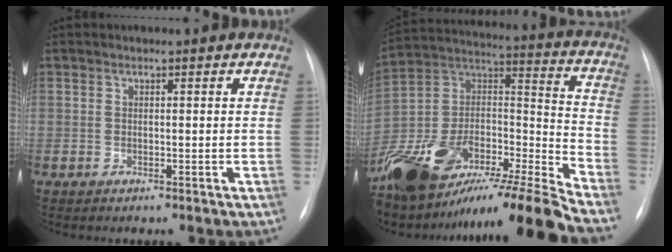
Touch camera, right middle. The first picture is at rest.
{"total": 26.4, "force": [-21.7, 2.3, 14.8], "torque": [-0.248, 0.003, -0.379]}